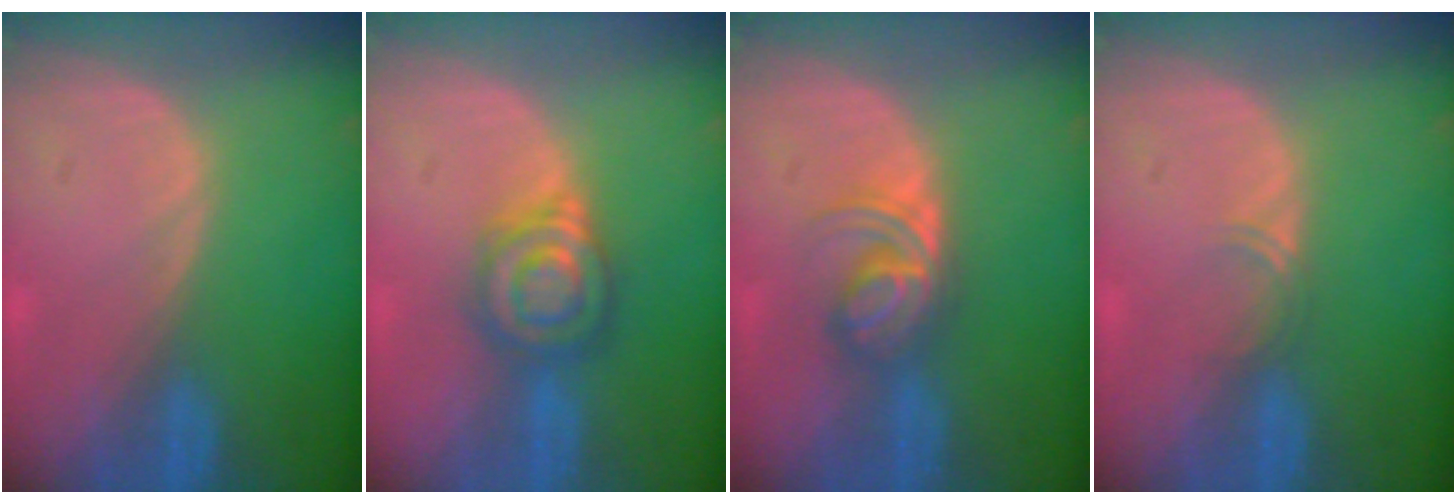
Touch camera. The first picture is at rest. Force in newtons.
{"total": 6.3, "press": 6.3, "slide": 0.0}
{"total": 5.9, "press": 5.2, "slide": 2.9}
{"total": 1.4, "press": 1.1, "slide": 0.9}